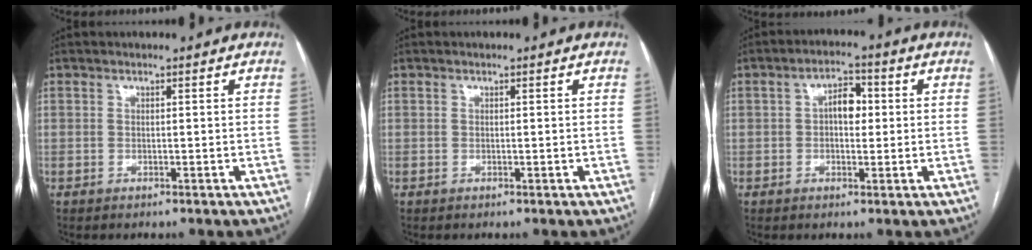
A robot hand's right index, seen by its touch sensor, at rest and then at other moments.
{"total": 0.0}
{"total": 4.5, "force": [0.3, 2.5, 3.8], "torque": [-0.064, 0.018, 0.004]}